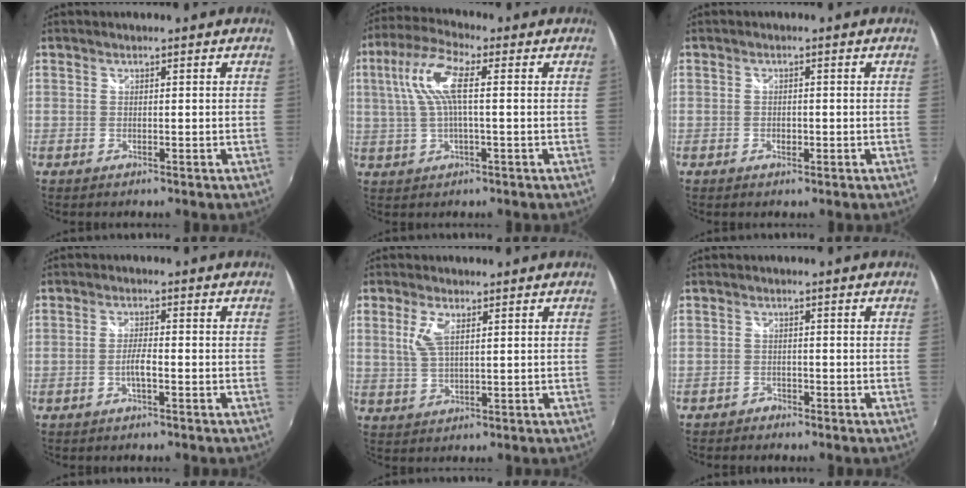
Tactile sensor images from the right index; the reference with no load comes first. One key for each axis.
{"total": 9.5, "fx": 1.5, "fy": 2.5, "fz": 9.0, "tx": -0.181, "ty": 0.014, "tz": 0.030}
{"total": 1.4, "fx": -0.5, "fy": 1.1, "fz": 0.7, "tx": -0.012, "ty": -0.001, "tz": -0.009}
{"total": 2.6, "fx": -1.2, "fy": 0.4, "fz": 2.3, "tx": -0.048, "ty": 0.001, "tz": -0.023}
{"total": 4.7, "fx": 1.7, "fy": 1.9, "fz": 3.9, "tx": -0.083, "ty": 0.003, "tz": 0.034}
{"total": 2.3, "fx": -1.9, "fy": 1.3, "fz": 0.0, "tx": -0.011, "ty": 0.002, "tz": -0.038}